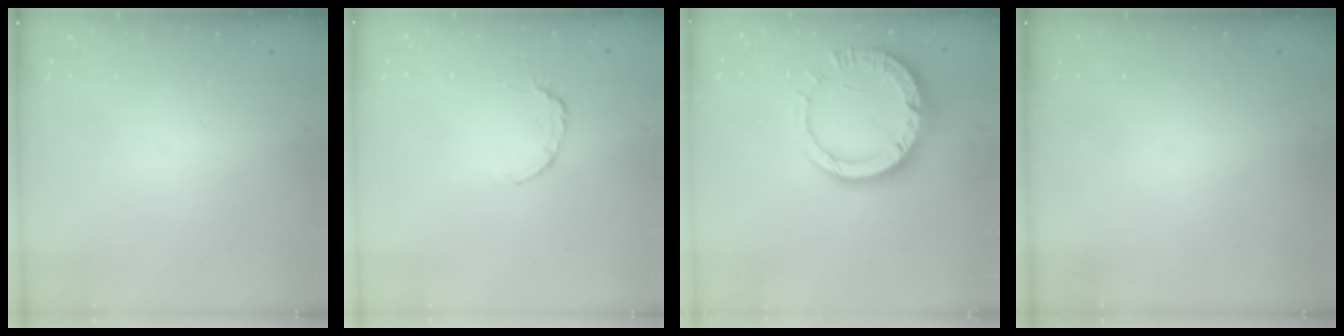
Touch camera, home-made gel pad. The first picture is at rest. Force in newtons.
{"total": 3.3, "press": 3.3, "slide": 0.3}
{"total": 12.1, "press": 12.0, "slide": 1.2}
{"total": 0.0}